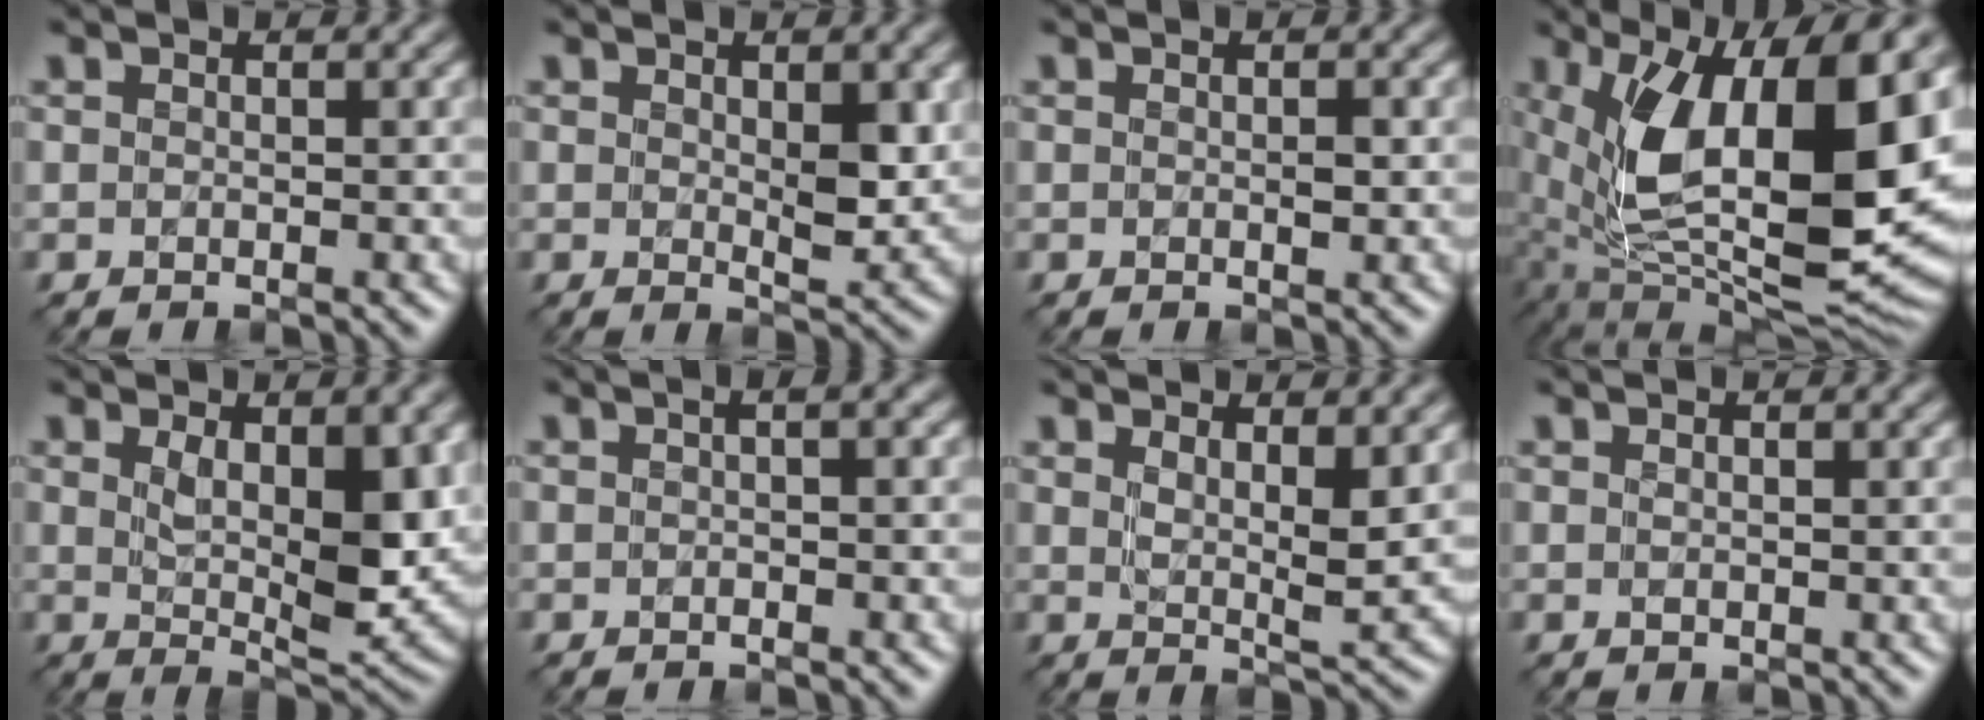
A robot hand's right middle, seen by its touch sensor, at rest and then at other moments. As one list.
[{"total": 3.4, "force": [0.5, 1.3, 3.0], "torque": [-0.047, -0.009, 0.012]}, {"total": 0.8, "force": [0.0, 0.2, 0.8], "torque": [-0.013, -0.003, 0.000]}, {"total": 17.3, "force": [2.3, 8.4, 14.9], "torque": [-0.260, -0.024, 0.040]}, {"total": 7.4, "force": [1.2, 2.9, 6.7], "torque": [-0.113, -0.013, 0.029]}, {"total": 2.1, "force": [0.3, 0.6, 1.9], "torque": [-0.021, 0.003, -0.002]}, {"total": 4.2, "force": [2.2, 1.0, 3.4], "torque": [-0.059, -0.013, 0.040]}, {"total": 0.5, "force": [0.3, 0.1, 0.4], "torque": [-0.010, 0.000, 0.007]}]